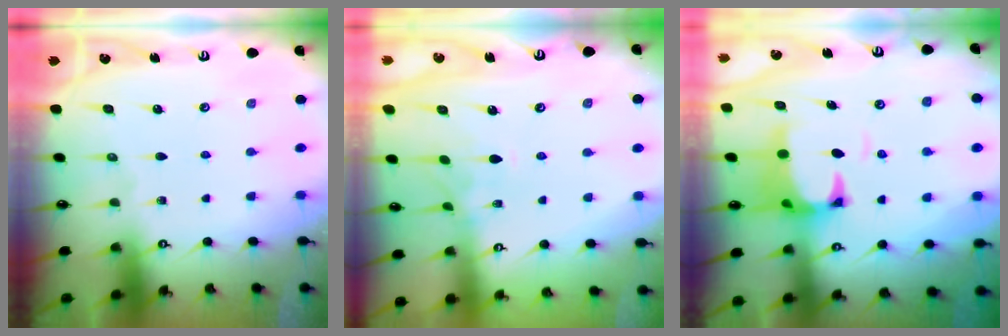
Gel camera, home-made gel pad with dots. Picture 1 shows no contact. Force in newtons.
{"total": 1.6, "press": 1.3, "slide": 0.9}
{"total": 2.6, "press": 2.4, "slide": 1.1}